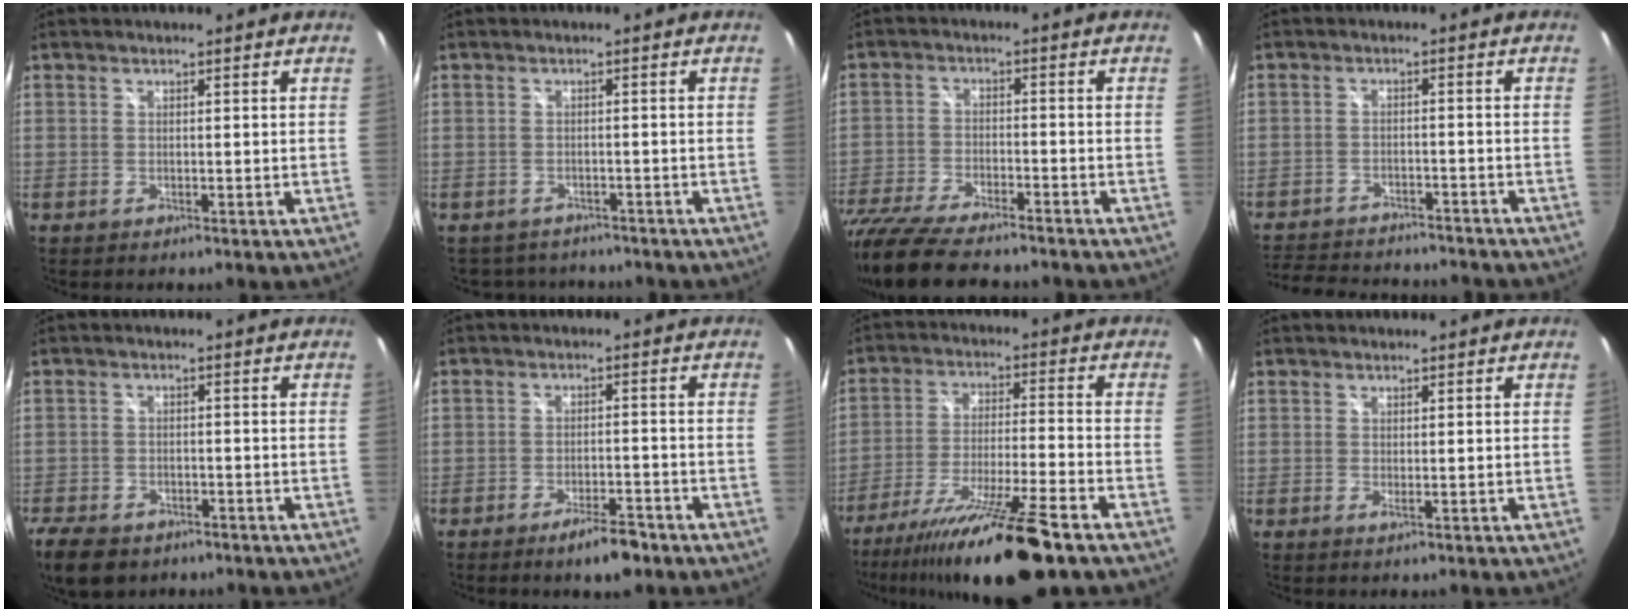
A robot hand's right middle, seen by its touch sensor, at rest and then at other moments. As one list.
[{"total": 6.0, "force": [-5.2, 2.9, 1.1], "torque": [-0.026, -0.005, -0.072]}, {"total": 18.2, "force": [-15.1, 4.5, 9.1], "torque": [-0.202, -0.052, -0.255]}, {"total": 16.6, "force": [-14.5, 4.8, 6.4], "torque": [-0.140, -0.006, -0.206]}, {"total": 9.0, "force": [-6.3, 5.0, 4.1], "torque": [-0.116, -0.019, -0.109]}, {"total": 5.6, "force": [-4.1, 1.7, 3.4], "torque": [-0.065, 0.001, -0.061]}, {"total": 19.0, "force": [-14.6, 0.6, 12.2], "torque": [-0.233, -0.040, -0.243]}, {"total": 0.6, "force": [0.2, 0.0, 0.5], "torque": [-0.011, -0.002, 0.002]}]